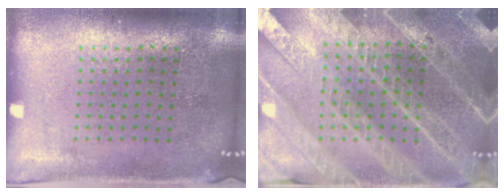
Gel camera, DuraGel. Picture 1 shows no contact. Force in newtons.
{"total": 4.0, "press": 3.6, "slide": 1.7}